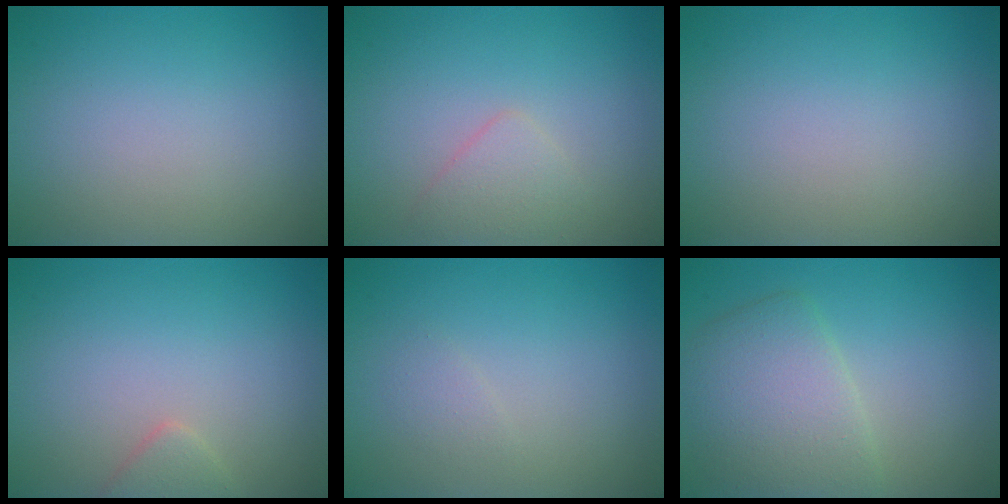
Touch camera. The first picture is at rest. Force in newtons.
{"total": 1.7, "press": 1.7, "slide": 0.0}
{"total": 0.0}
{"total": 1.3, "press": 1.3, "slide": 0.1}
{"total": 0.8, "press": 0.8, "slide": 0.1}
{"total": 5.0, "press": 5.0, "slide": 0.3}